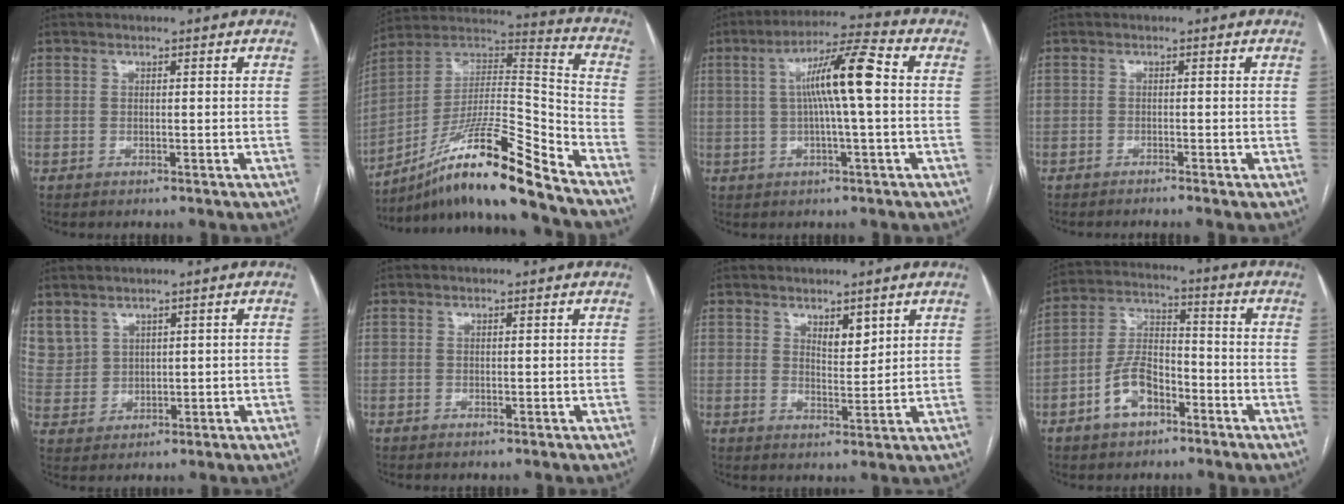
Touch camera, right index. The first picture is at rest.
{"total": 18.5, "force": [-13.6, -0.7, 12.5], "torque": [-0.235, 0.014, -0.241]}
{"total": 10.2, "force": [1.1, 0.4, 10.1], "torque": [-0.181, 0.020, 0.014]}
{"total": 1.6, "force": [-1.3, -0.5, 0.7], "torque": [-0.009, 0.005, -0.021]}
{"total": 6.5, "force": [3.9, 4.9, 1.6], "torque": [-0.050, 0.018, 0.099]}
{"total": 0.9, "force": [-0.1, 0.2, 0.8], "torque": [-0.014, -0.002, 0.000]}
{"total": 3.5, "force": [2.2, 1.3, 2.3], "torque": [-0.040, -0.005, 0.043]}
{"total": 8.9, "force": [-4.5, 4.9, 6.0], "torque": [-0.128, 0.020, -0.082]}